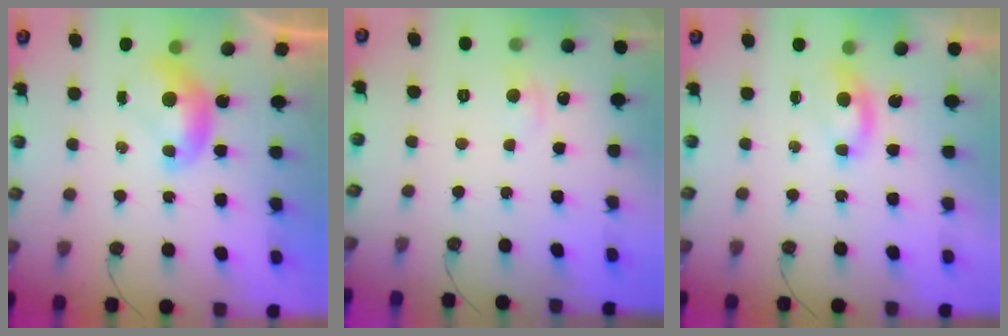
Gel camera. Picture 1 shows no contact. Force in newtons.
{"total": 0.9, "press": 0.3, "slide": 0.8}
{"total": 0.8, "press": 0.6, "slide": 0.4}